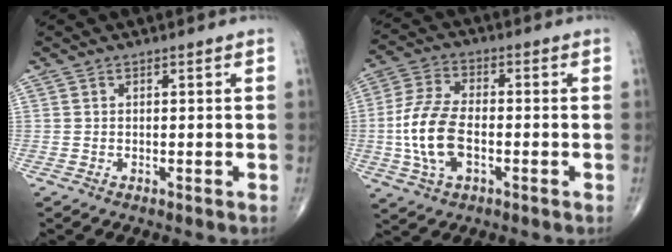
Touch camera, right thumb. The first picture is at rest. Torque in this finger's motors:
{"motor_torque": [0.29, 0.41, 1.14, -0.18, 0.48]}